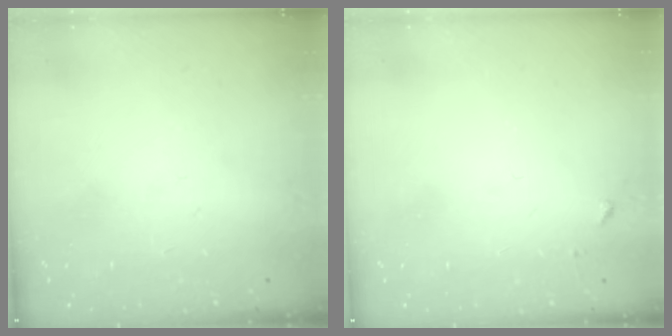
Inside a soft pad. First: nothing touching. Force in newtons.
{"total": 3.8, "press": 3.8, "slide": 0.5}